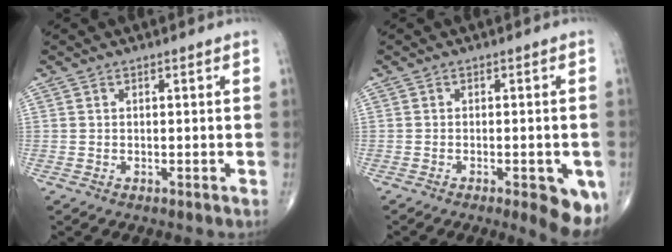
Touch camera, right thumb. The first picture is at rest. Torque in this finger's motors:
{"motor_torque": [-0.44, 0.55, -0.09, -0.24, 0.00]}